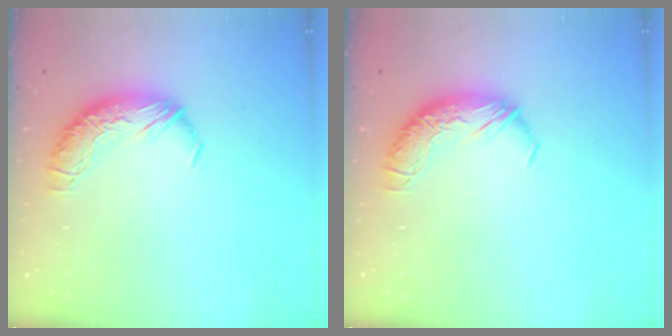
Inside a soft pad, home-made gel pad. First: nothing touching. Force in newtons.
{"total": 0.0}